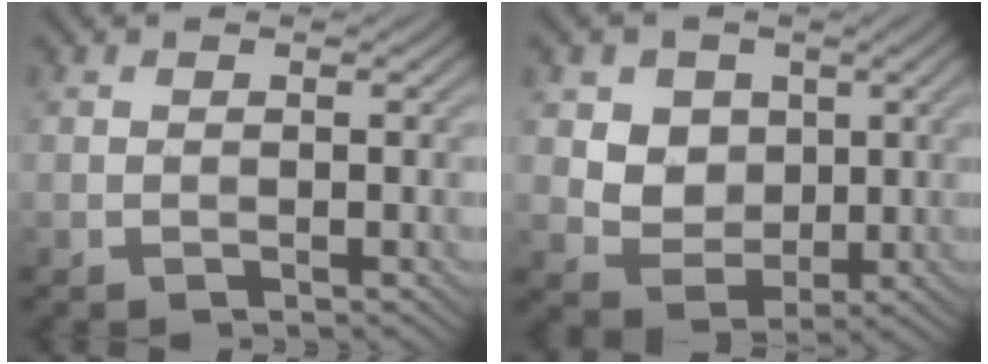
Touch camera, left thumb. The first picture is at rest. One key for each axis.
{"total": 5.7, "fx": 1.9, "fy": 4.9, "fz": 2.3, "tx": -0.081, "ty": -0.016, "tz": 0.049}